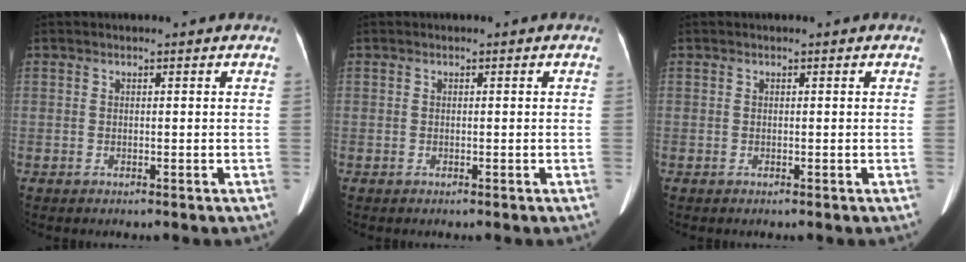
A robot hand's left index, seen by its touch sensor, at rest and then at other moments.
{"total": 0.0}
{"total": 0.0}